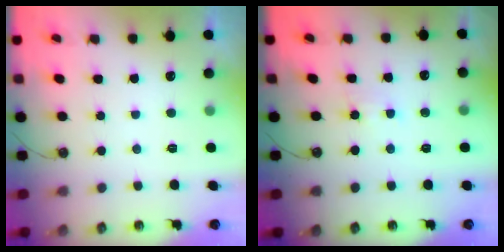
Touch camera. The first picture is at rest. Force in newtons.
{"total": 5.7, "press": 5.7, "slide": 0.6}